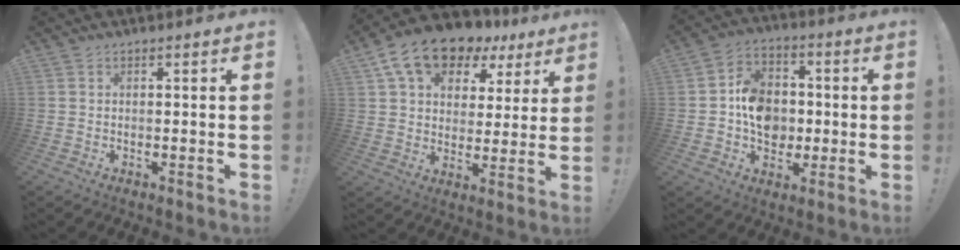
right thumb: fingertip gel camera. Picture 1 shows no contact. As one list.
[{"total": 15.1, "force": [9.6, 9.0, 7.3], "torque": [-0.124, -0.057, 0.177]}, {"total": 12.9, "force": [-0.8, 10.8, 7.0], "torque": [-0.110, 0.017, -0.005]}]